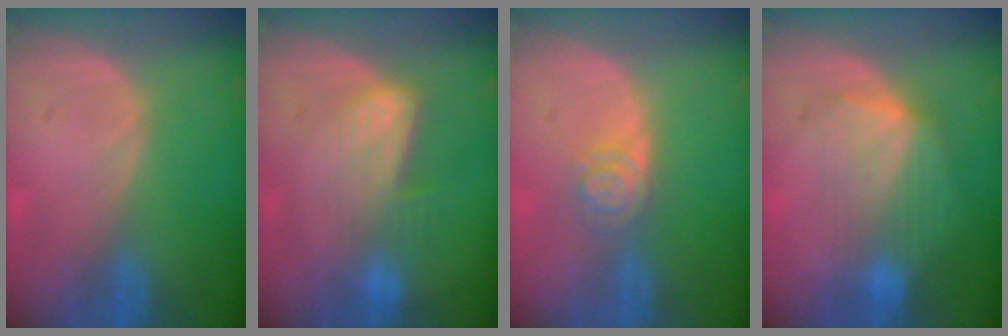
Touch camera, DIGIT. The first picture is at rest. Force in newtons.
{"total": 7.0, "press": 5.9, "slide": 3.8}
{"total": 4.0, "press": 3.6, "slide": 1.7}
{"total": 7.3, "press": 7.0, "slide": 1.8}